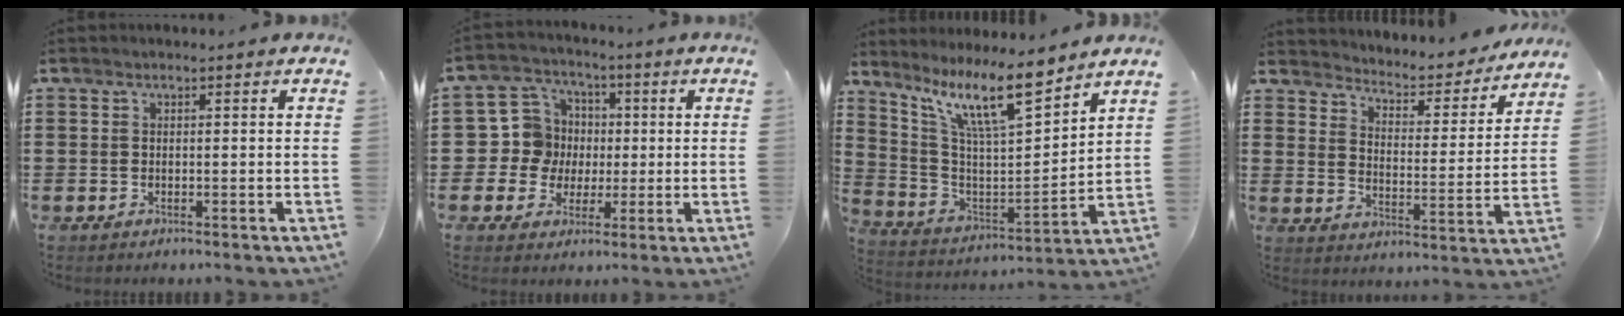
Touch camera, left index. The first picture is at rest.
{"total": 7.7, "force": [0.8, 7.5, 1.1], "torque": [-0.066, 0.008, 0.020]}
{"total": 12.5, "force": [9.2, 2.5, 8.1], "torque": [-0.176, -0.042, 0.159]}
{"total": 3.5, "force": [3.5, 0.3, 0.2], "torque": [-0.031, -0.037, 0.051]}